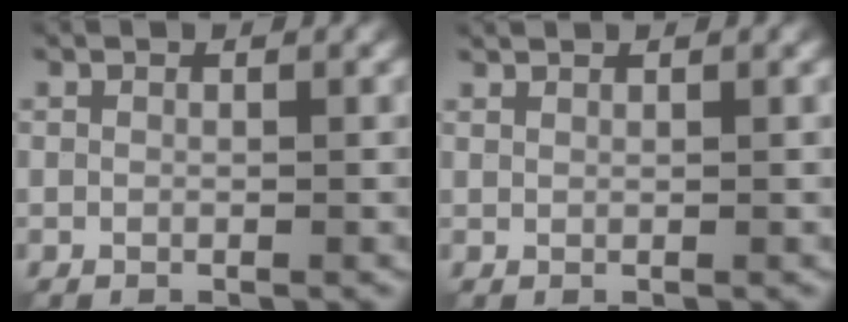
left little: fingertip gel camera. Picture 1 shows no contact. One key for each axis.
{"total": 1.0, "fx": 0.9, "fy": 0.1, "fz": 0.3, "tx": -0.005, "ty": 0.002, "tz": 0.013}